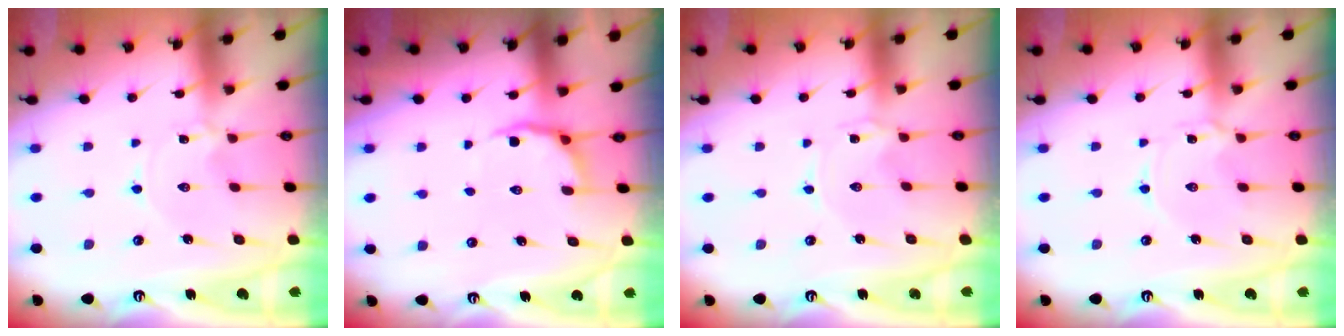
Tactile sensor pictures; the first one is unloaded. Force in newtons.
{"total": 3.6, "press": 2.6, "slide": 2.5}
{"total": 0.0}
{"total": 2.5, "press": 2.5, "slide": 0.3}